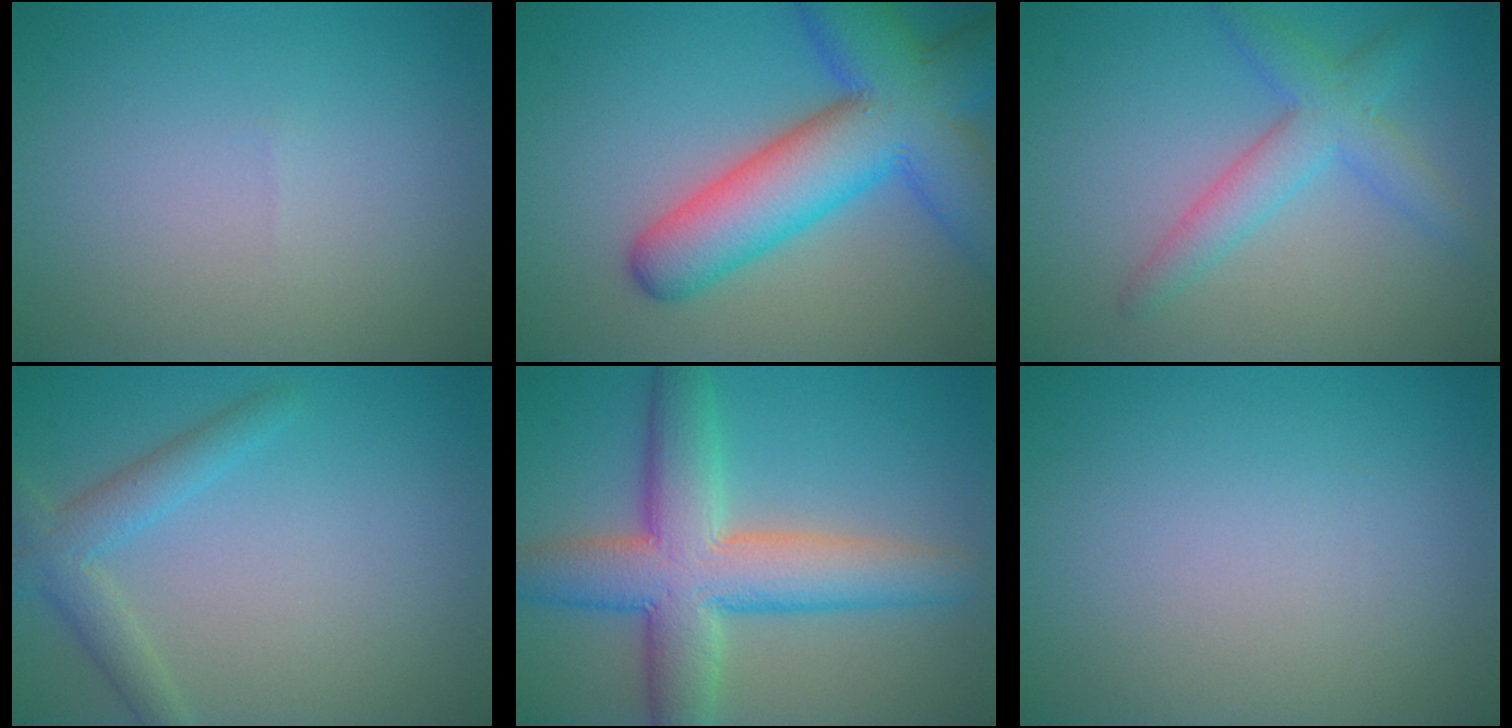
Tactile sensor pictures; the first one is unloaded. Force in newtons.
{"total": 11.3, "press": 11.3, "slide": 0.6}
{"total": 3.8, "press": 3.7, "slide": 0.1}
{"total": 2.8, "press": 2.8, "slide": 0.1}
{"total": 9.0, "press": 9.0, "slide": 0.2}
{"total": 0.0}